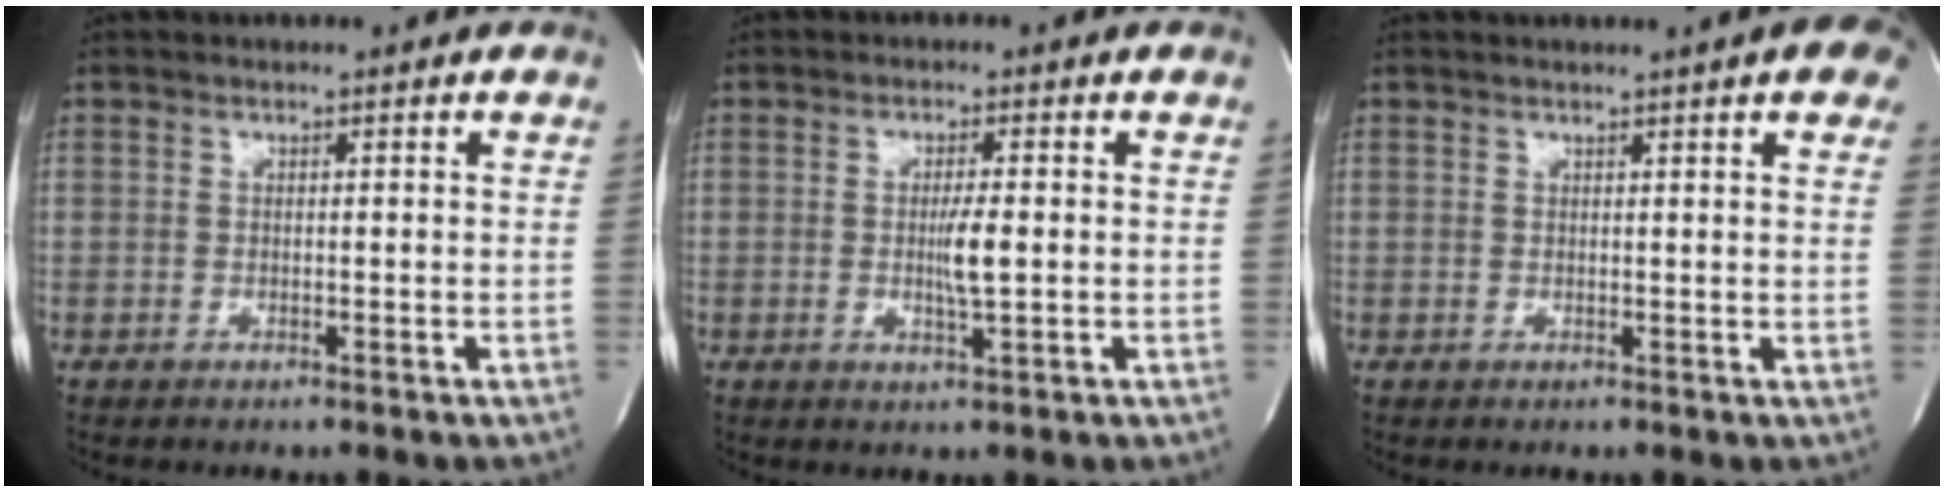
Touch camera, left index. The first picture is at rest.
{"total": 3.7, "force": [-0.3, 0.2, 3.7], "torque": [-0.066, -0.005, -0.004]}
{"total": 6.9, "force": [4.5, 1.1, 5.0], "torque": [-0.059, 0.003, 0.038]}